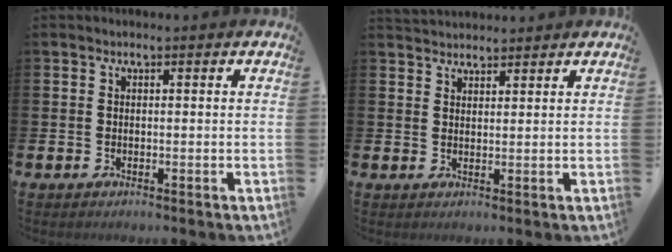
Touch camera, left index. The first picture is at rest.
{"total": 2.6, "force": [2.5, 0.6, -0.1], "torque": [0.007, -0.012, 0.044]}